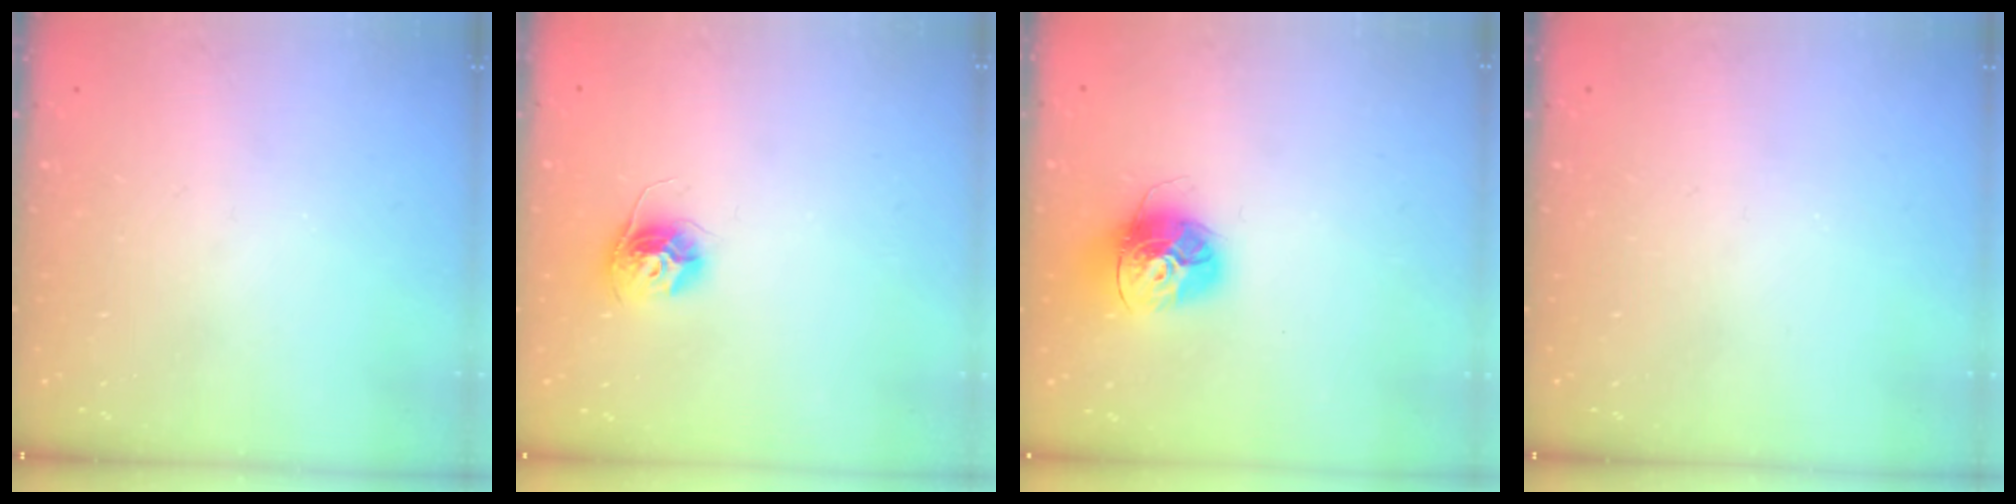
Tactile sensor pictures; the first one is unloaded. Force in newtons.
{"total": 10.8, "press": 10.8, "slide": 0.8}
{"total": 14.5, "press": 14.4, "slide": 1.5}
{"total": 0.0}